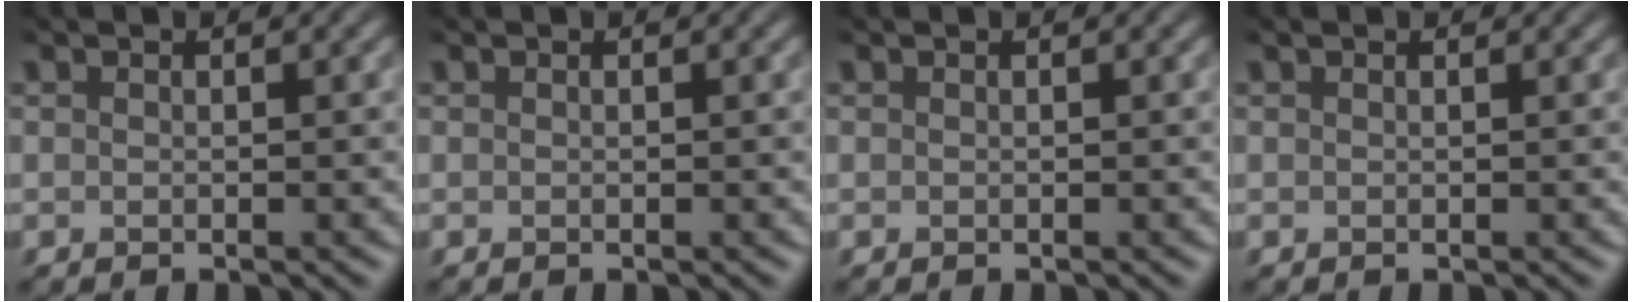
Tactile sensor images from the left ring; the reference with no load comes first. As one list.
[{"total": 0.0}, {"total": 0.0}, {"total": 0.6, "force": [0.6, 0.1, 0.1], "torque": [-0.001, 0.001, 0.010]}]